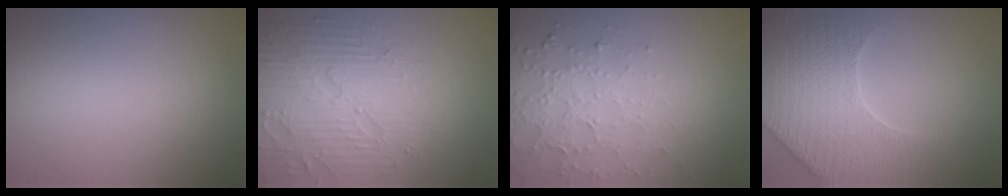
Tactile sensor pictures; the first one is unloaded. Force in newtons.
{"total": 6.2, "press": 5.2, "slide": 3.4}
{"total": 4.6, "press": 3.3, "slide": 3.2}
{"total": 6.8, "press": 5.8, "slide": 3.6}